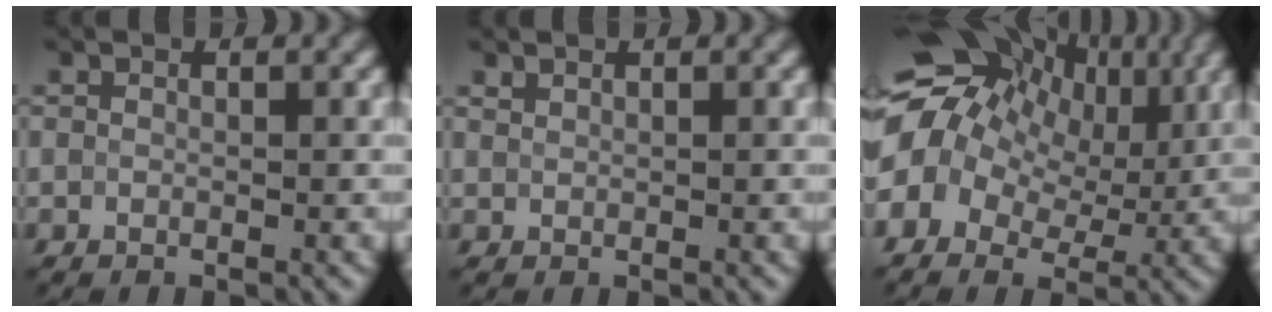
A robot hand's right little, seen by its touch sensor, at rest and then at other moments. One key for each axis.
{"total": 0.6, "fx": 0.5, "fy": 0.2, "fz": 0.1, "tx": -0.002, "ty": 0.001, "tz": 0.016}
{"total": 17.0, "fx": 4.9, "fy": 12.6, "fz": 10.3, "tx": -0.199, "ty": 0.042, "tz": 0.058}